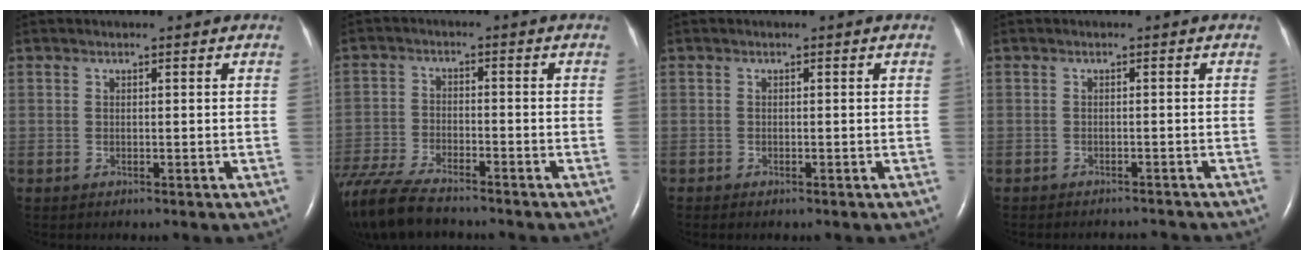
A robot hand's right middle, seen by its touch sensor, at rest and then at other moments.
{"total": 13.4, "force": [-11.2, 2.8, 6.8], "torque": [-0.143, -0.030, -0.191]}
{"total": 0.5, "force": [-0.4, 0.2, 0.3], "torque": [-0.009, -0.001, -0.004]}
{"total": 2.9, "force": [-2.9, 0.2, -0.1], "torque": [0.003, -0.005, -0.036]}